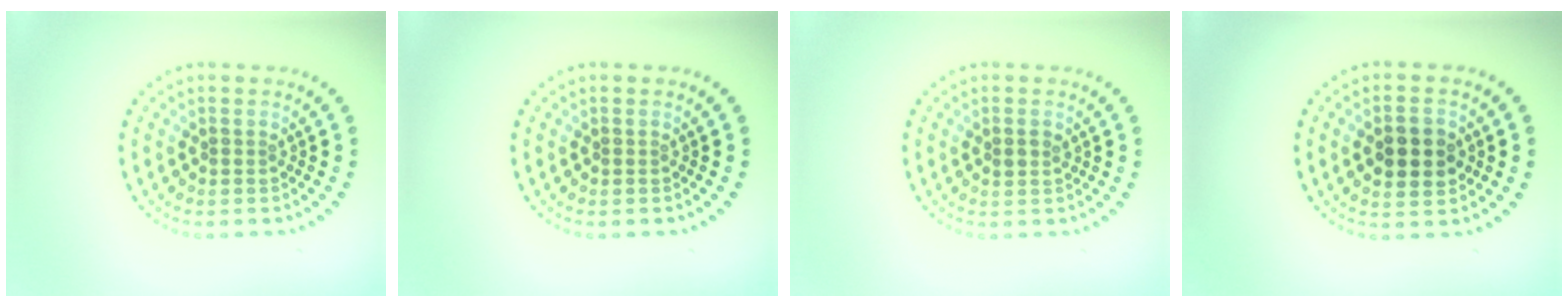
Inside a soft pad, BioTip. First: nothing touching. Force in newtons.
{"total": 0.0}
{"total": 1.1, "press": 1.1, "slide": 0.1}
{"total": 4.4, "press": 4.4, "slide": 0.2}